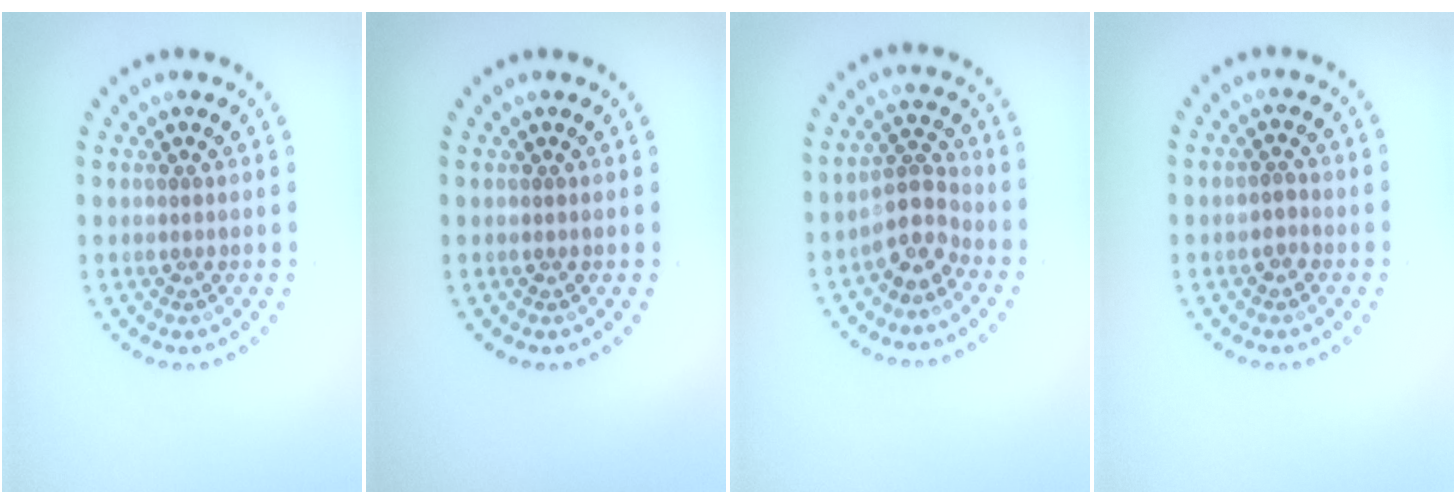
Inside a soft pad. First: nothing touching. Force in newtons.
{"total": 0.0}
{"total": 3.0, "press": 2.3, "slide": 1.9}
{"total": 0.7, "press": 0.7, "slide": 0.2}